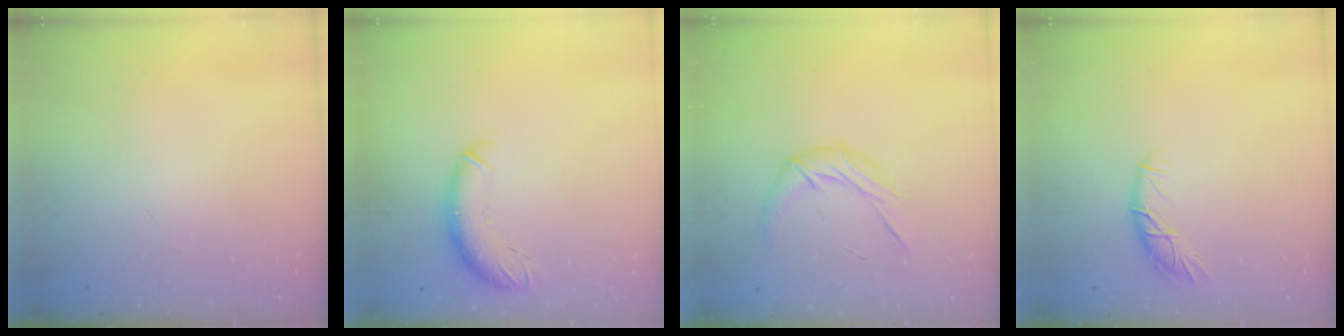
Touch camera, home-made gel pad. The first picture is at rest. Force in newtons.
{"total": 9.2, "press": 9.0, "slide": 1.9}
{"total": 10.4, "press": 10.4, "slide": 1.0}
{"total": 8.1, "press": 8.1, "slide": 0.4}